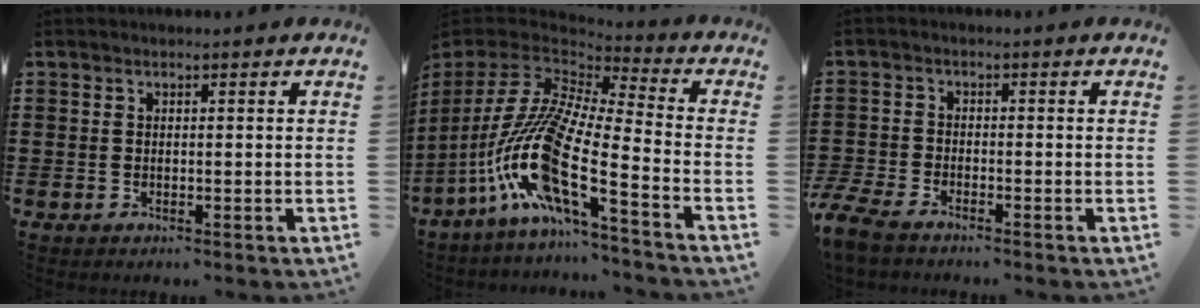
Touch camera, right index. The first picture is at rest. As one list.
[{"total": 15.8, "force": [-7.3, 3.9, 13.5], "torque": [-0.305, -0.009, -0.151]}, {"total": 3.5, "force": [-3.3, 0.5, 0.9], "torque": [-0.045, -0.007, -0.076]}]